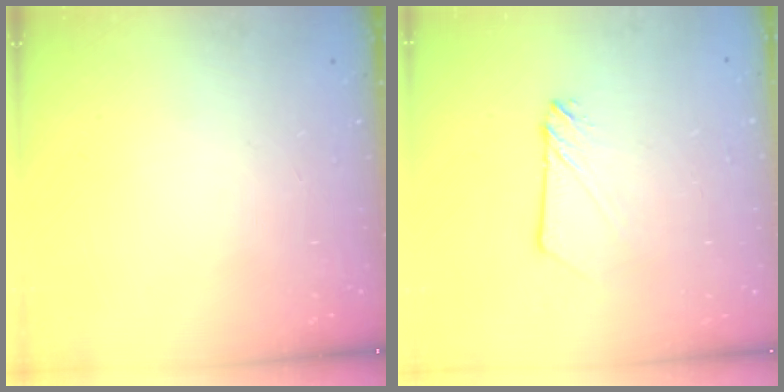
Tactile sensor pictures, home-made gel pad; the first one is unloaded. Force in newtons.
{"total": 3.3, "press": 3.2, "slide": 0.5}